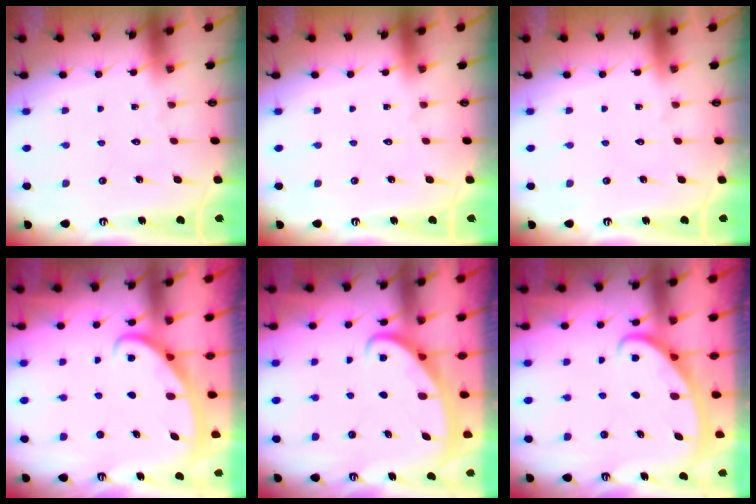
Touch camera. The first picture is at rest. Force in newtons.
{"total": 0.0}
{"total": 0.0}
{"total": 2.8, "press": 2.8, "slide": 0.4}
{"total": 2.5, "press": 2.5, "slide": 0.4}
{"total": 2.8, "press": 2.8, "slide": 0.4}